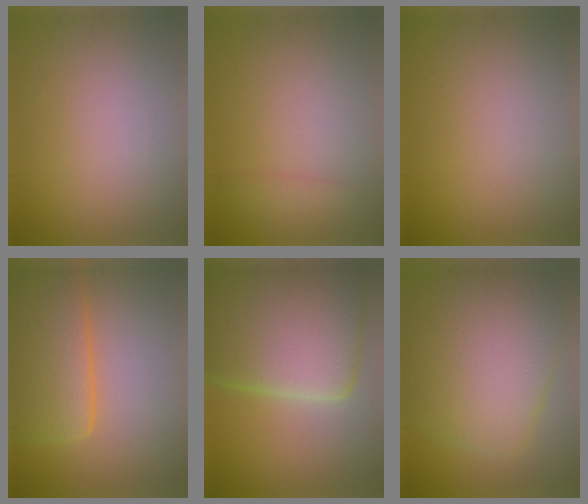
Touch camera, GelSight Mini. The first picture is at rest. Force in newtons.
{"total": 1.5, "press": 1.5, "slide": 0.0}
{"total": 0.0}
{"total": 8.1, "press": 8.1, "slide": 0.3}
{"total": 16.2, "press": 16.1, "slide": 1.5}
{"total": 11.6, "press": 11.6, "slide": 0.3}